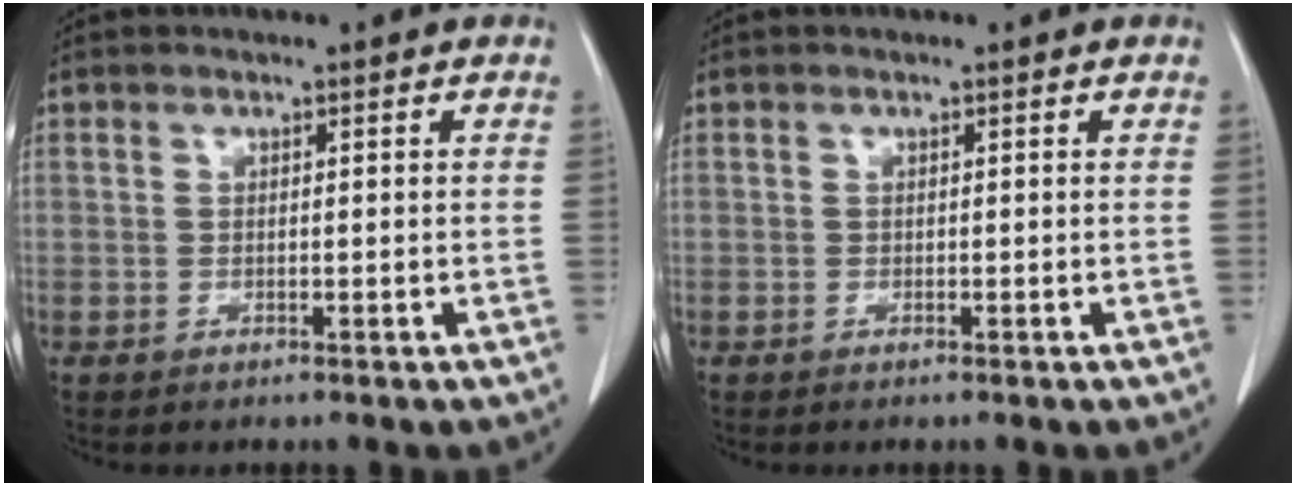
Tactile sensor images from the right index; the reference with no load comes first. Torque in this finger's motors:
{"motor_torque": [-0.05, 0.03, -0.01, 0.00]}